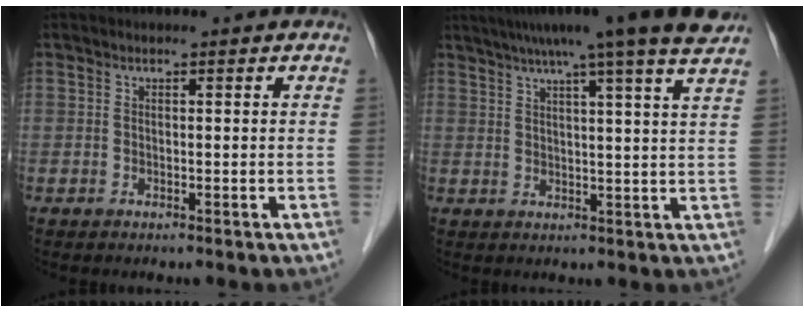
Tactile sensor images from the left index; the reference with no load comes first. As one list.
[{"total": 15.3, "force": [12.1, -1.3, 9.3], "torque": [-0.147, 0.019, 0.151]}]